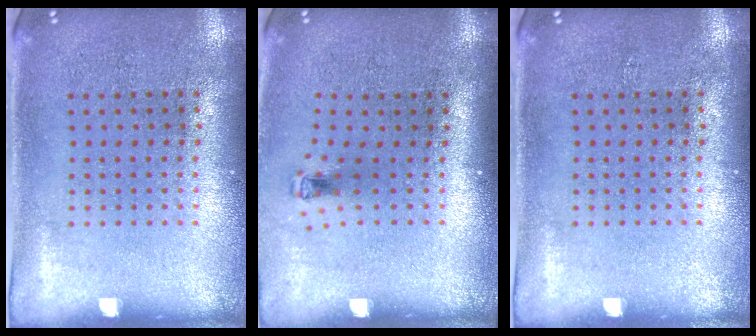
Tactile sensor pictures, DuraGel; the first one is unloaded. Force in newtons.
{"total": 0.6, "press": 0.3, "slide": 0.5}
{"total": 0.0}